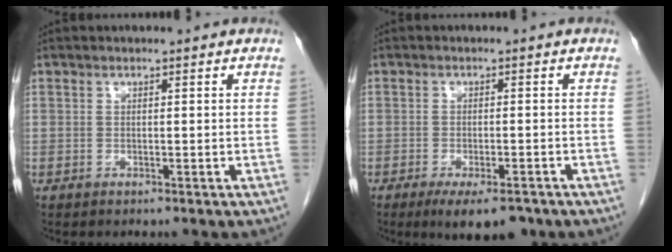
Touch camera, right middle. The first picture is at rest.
{"total": 6.8, "force": [-4.9, 2.1, 4.3], "torque": [-0.058, -0.008, -0.073]}